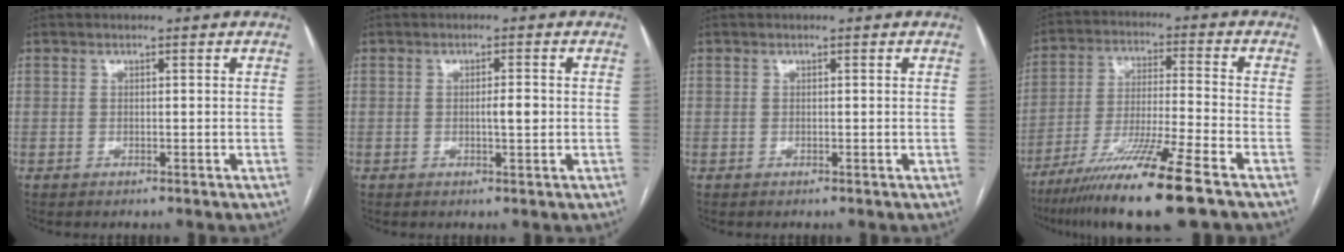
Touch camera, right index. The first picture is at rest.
{"total": 2.2, "force": [-0.1, 0.3, 2.2], "torque": [-0.036, 0.001, -0.002]}
{"total": 0.0}
{"total": 14.9, "force": [-10.1, -0.9, 11.0], "torque": [-0.214, -0.044, -0.180]}